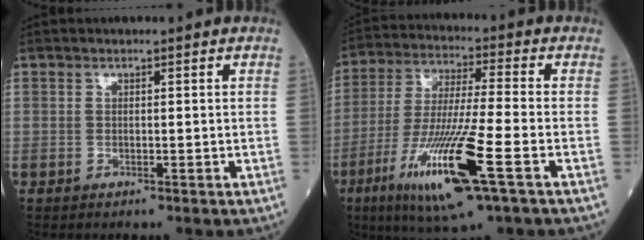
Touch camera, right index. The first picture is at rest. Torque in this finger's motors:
{"motor_torque": [1.88, -0.26, 1.05, 0.21]}